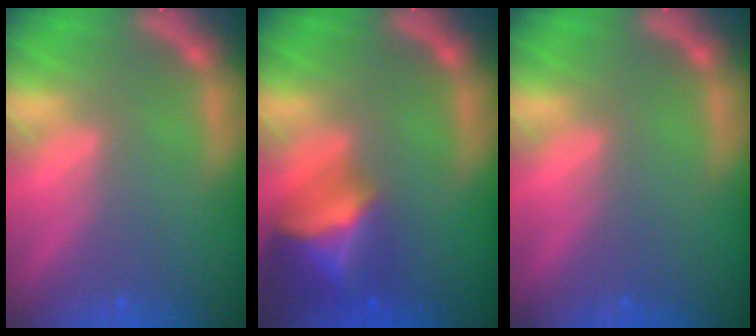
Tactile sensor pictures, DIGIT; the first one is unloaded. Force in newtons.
{"total": 7.5}
{"total": 0.0}